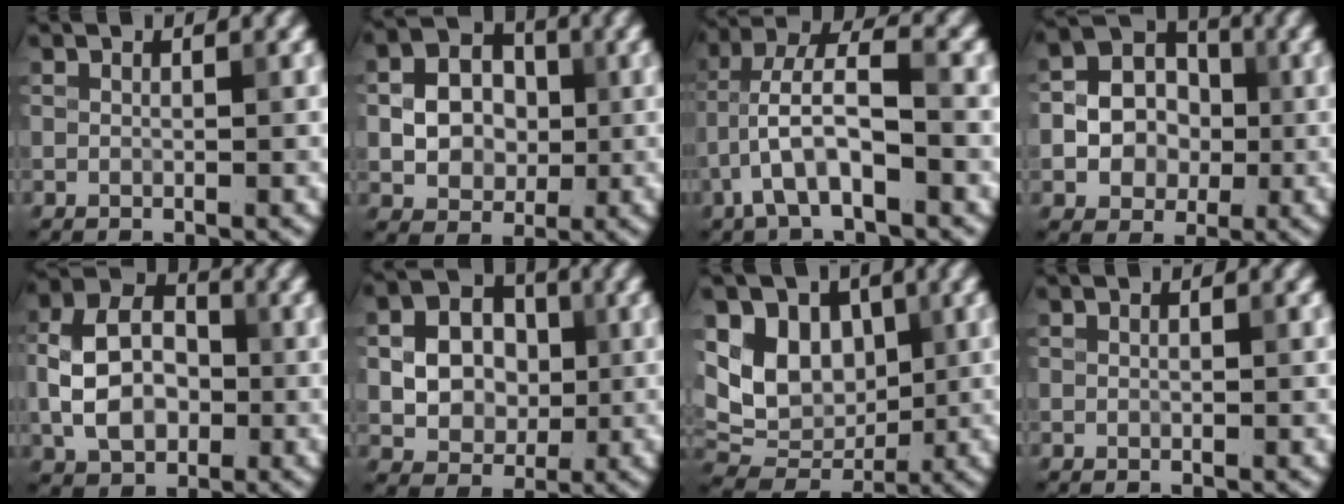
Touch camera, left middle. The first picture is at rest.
{"total": 4.7, "force": [-0.2, 3.8, 2.7], "torque": [-0.042, 0.005, -0.008]}
{"total": 6.6, "force": [-2.5, 2.3, 5.6], "torque": [-0.110, 0.021, -0.049]}
{"total": 6.5, "force": [-0.6, 5.6, 3.2], "torque": [-0.037, 0.010, -0.023]}
{"total": 6.7, "force": [-1.0, 4.9, 4.5], "torque": [-0.082, 0.012, -0.026]}
{"total": 5.2, "force": [0.0, 4.2, 3.0], "torque": [-0.051, 0.004, -0.003]}
{"total": 6.9, "force": [1.7, 5.4, 4.0], "torque": [-0.069, -0.012, 0.026]}
{"total": 0.0}